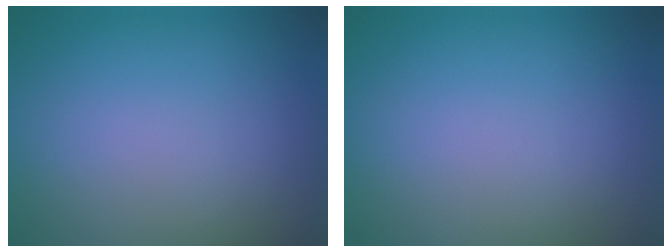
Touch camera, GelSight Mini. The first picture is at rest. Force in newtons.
{"total": 0.0}